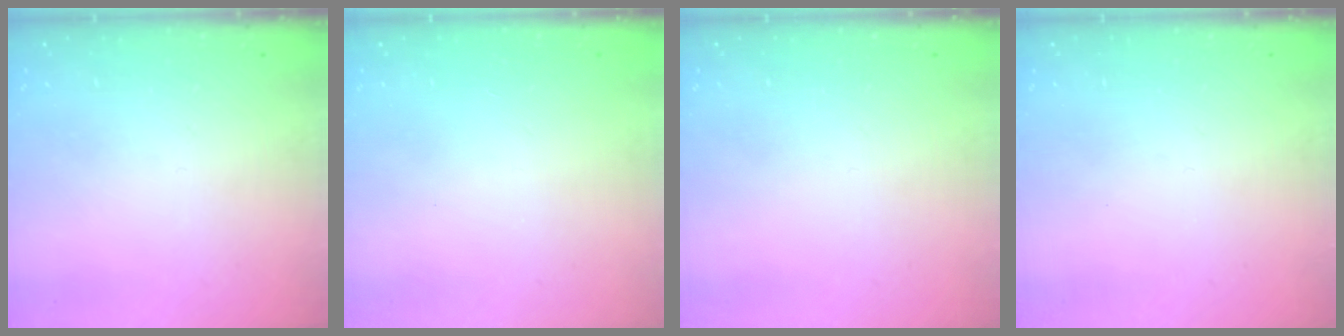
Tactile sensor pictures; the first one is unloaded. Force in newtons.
{"total": 0.7, "press": 0.7, "slide": 0.2}
{"total": 0.0}
{"total": 0.0}